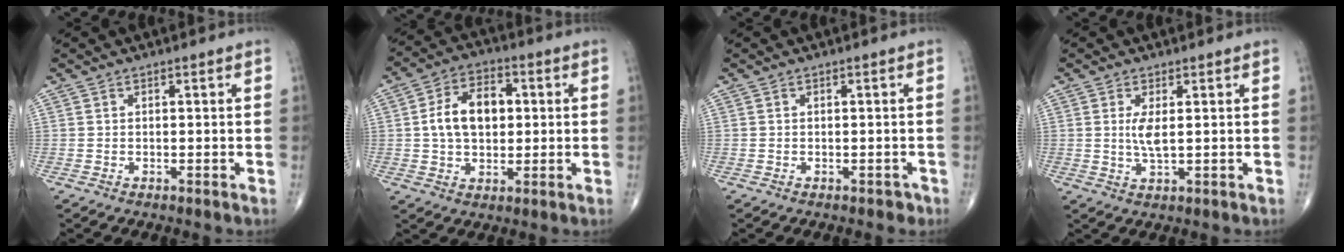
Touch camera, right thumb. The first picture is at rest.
{"total": 11.1, "force": [1.1, 7.2, 8.4], "torque": [-0.128, 0.014, 0.016]}
{"total": 0.9, "force": [-0.5, 0.7, 0.3], "torque": [0.003, 0.008, -0.005]}
{"total": 3.6, "force": [0.6, 1.0, 3.4], "torque": [-0.076, -0.012, 0.016]}